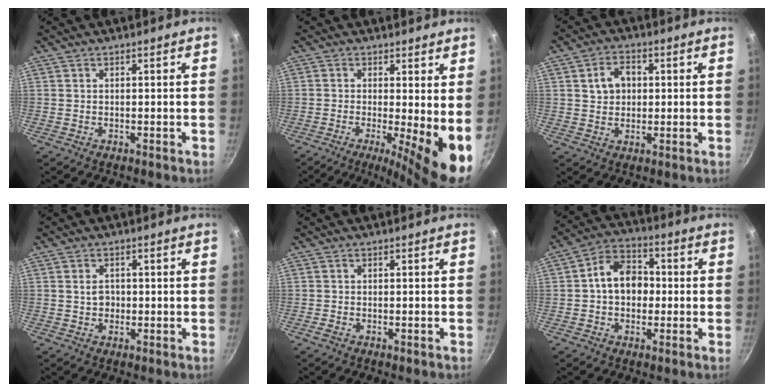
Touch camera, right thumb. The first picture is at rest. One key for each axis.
{"total": 9.7, "fx": -1.0, "fy": 2.0, "fz": 9.5, "tx": -0.129, "ty": -0.014, "tz": -0.016}
{"total": 5.8, "fx": 1.1, "fy": 4.5, "fz": 3.5, "tx": -0.037, "ty": 0.009, "tz": 0.016}
{"total": 2.6, "fx": -0.1, "fy": 2.2, "fz": 1.4, "tx": -0.014, "ty": 0.006, "tz": -0.002}
{"total": 1.0, "fx": -0.6, "fy": 0.5, "fz": 0.7, "tx": -0.017, "ty": 0.003, "tz": -0.014}
{"total": 9.9, "fx": -0.1, "fy": 7.5, "fz": 6.4, "tx": -0.065, "ty": 0.028, "tz": -0.015}